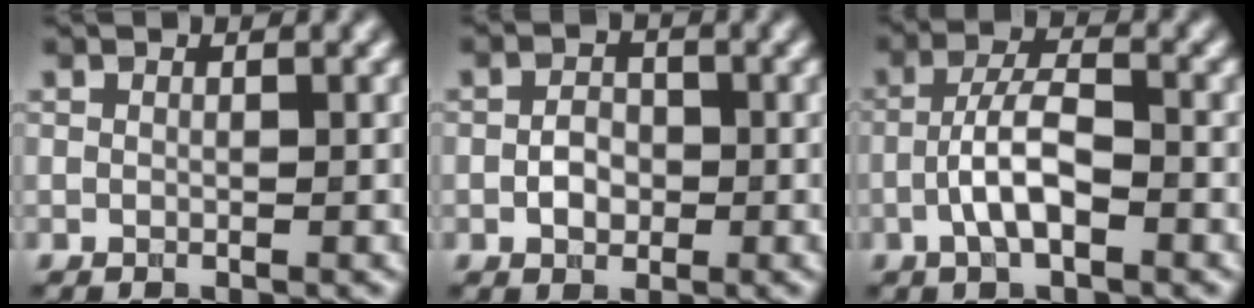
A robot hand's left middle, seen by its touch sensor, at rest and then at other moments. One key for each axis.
{"total": 2.3, "fx": -0.5, "fy": 1.7, "fz": 1.4, "tx": -0.025, "ty": 0.002, "tz": -0.013}
{"total": 4.2, "fx": -1.5, "fy": 1.4, "fz": 3.6, "tx": -0.068, "ty": 0.008, "tz": -0.034}